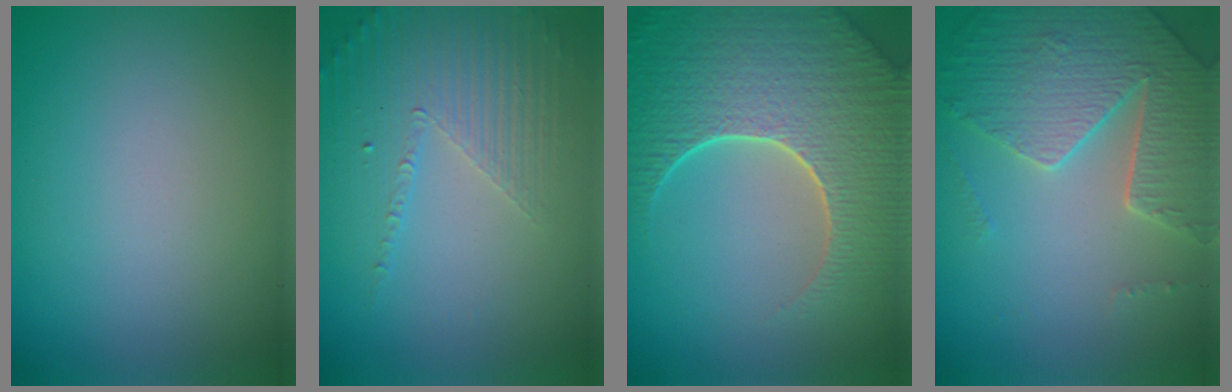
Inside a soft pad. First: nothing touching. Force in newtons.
{"total": 4.3, "press": 3.1, "slide": 3.0}
{"total": 9.1, "press": 6.5, "slide": 6.3}
{"total": 5.2, "press": 4.7, "slide": 2.3}